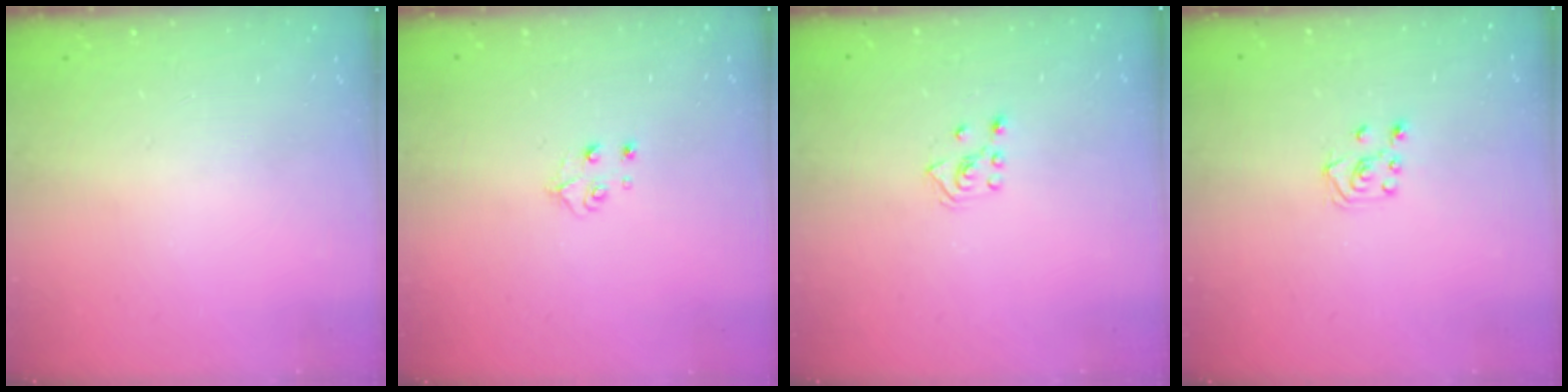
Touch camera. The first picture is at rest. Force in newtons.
{"total": 4.1, "press": 4.0, "slide": 0.5}
{"total": 2.8, "press": 2.7, "slide": 0.5}
{"total": 5.1, "press": 5.1, "slide": 0.5}